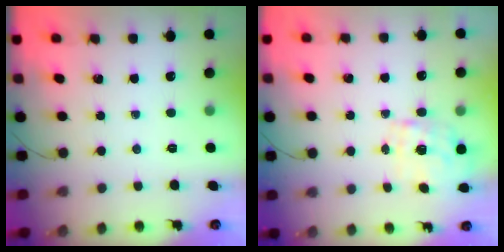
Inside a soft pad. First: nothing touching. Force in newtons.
{"total": 2.2, "press": 2.2, "slide": 0.4}